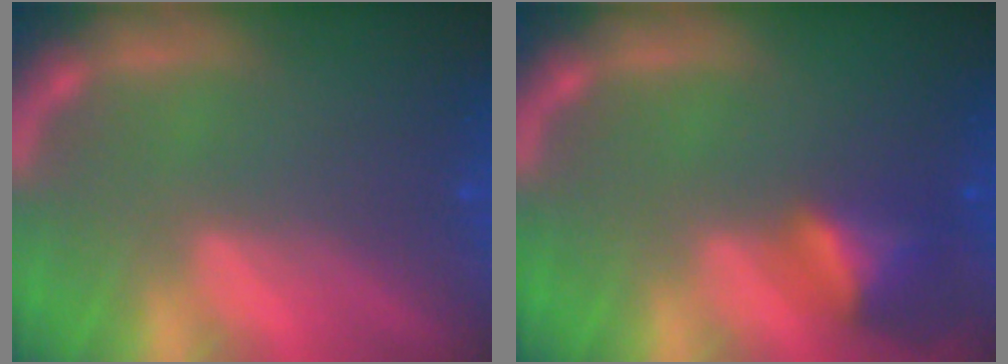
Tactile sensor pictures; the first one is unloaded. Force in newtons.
{"total": 3.5}